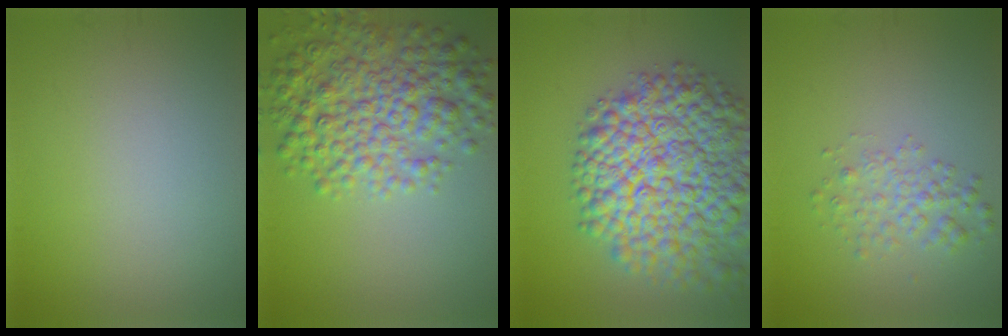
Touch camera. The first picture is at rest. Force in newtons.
{"total": 7.4, "press": 7.4, "slide": 0.2}
{"total": 13.6, "press": 13.5, "slide": 0.6}
{"total": 2.4, "press": 2.4, "slide": 0.1}